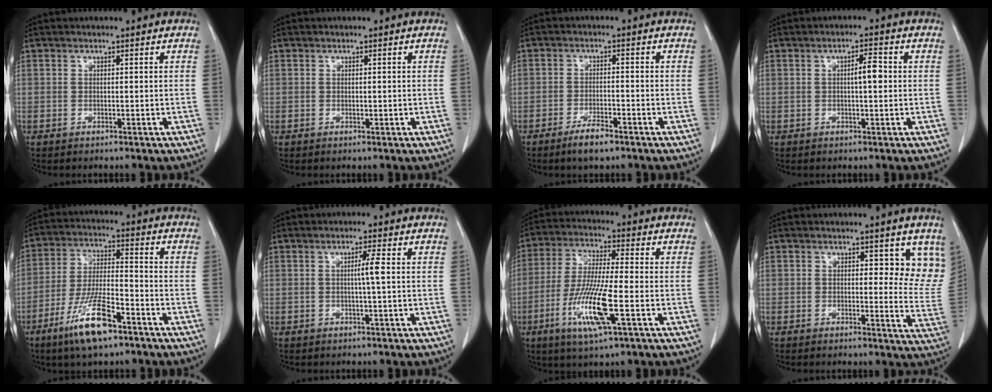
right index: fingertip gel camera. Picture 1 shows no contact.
{"total": 0.0}
{"total": 4.1, "force": [-2.9, 0.9, 2.7], "torque": [-0.052, -0.002, -0.052]}
{"total": 2.9, "force": [0.1, 0.5, 2.8], "torque": [-0.048, 0.005, 0.003]}
{"total": 11.5, "force": [-6.9, 2.3, 8.8], "torque": [-0.176, -0.018, -0.124]}
{"total": 2.3, "force": [0.1, -0.5, 2.2], "torque": [-0.040, 0.001, 0.003]}
{"total": 12.1, "force": [-4.2, 0.9, 11.3], "torque": [-0.231, -0.020, -0.079]}
{"total": 6.5, "force": [4.3, 3.0, 3.8], "torque": [-0.023, -0.025, 0.033]}